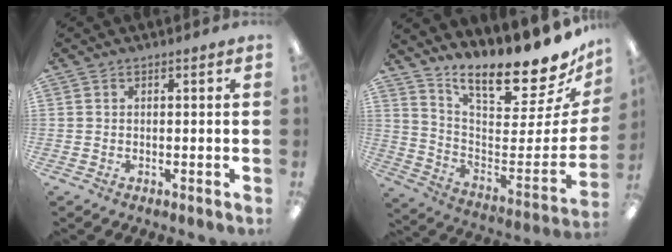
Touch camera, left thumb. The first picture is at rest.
{"total": 15.9, "force": [13.7, 3.0, 7.5], "torque": [-0.090, -0.130, 0.216]}